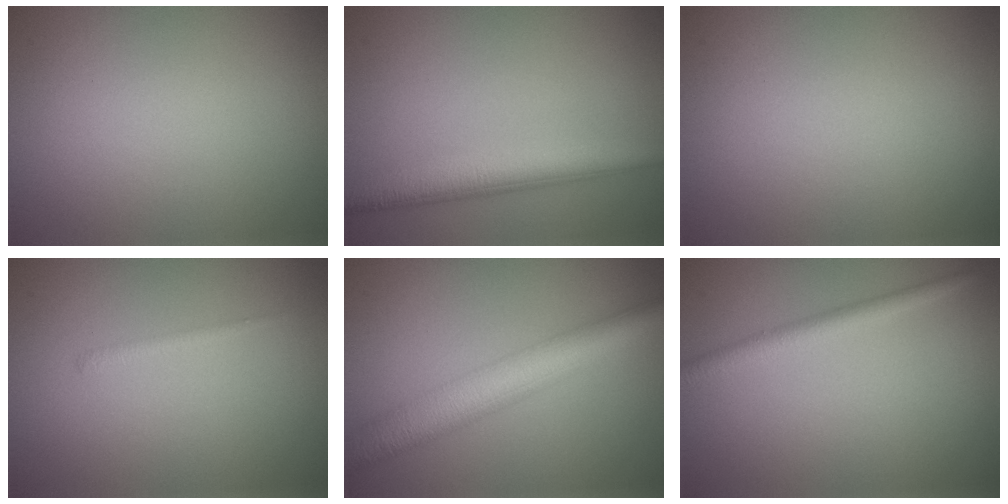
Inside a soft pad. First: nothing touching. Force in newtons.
{"total": 4.5, "press": 4.5, "slide": 0.2}
{"total": 0.0}
{"total": 0.8, "press": 0.8, "slide": 0.1}
{"total": 6.7, "press": 6.7, "slide": 0.3}
{"total": 2.1, "press": 2.1, "slide": 0.1}